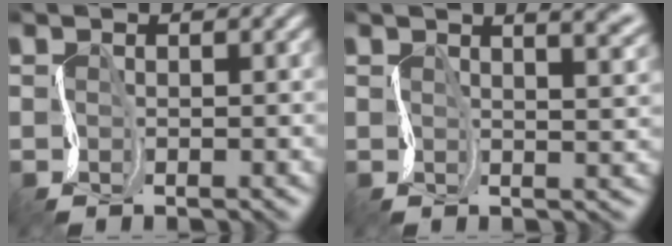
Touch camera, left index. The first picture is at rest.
{"total": 7.2, "force": [4.2, 2.9, 5.1], "torque": [-0.036, 0.039, 0.030]}